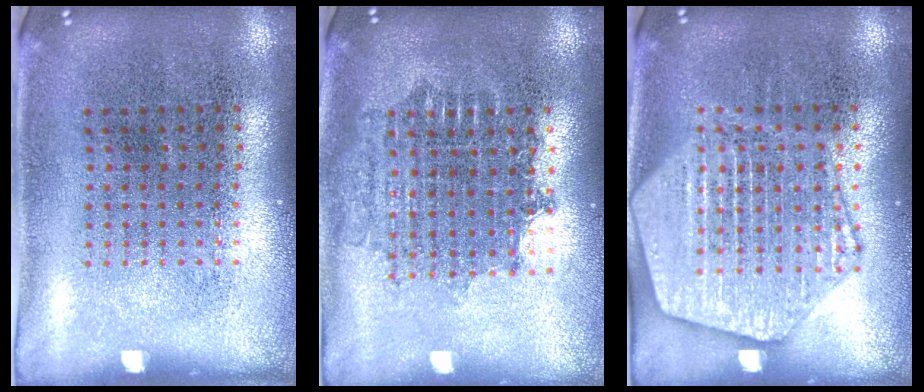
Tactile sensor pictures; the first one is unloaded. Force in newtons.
{"total": 1.7, "press": 1.4, "slide": 0.9}
{"total": 3.9, "press": 3.9, "slide": 0.5}